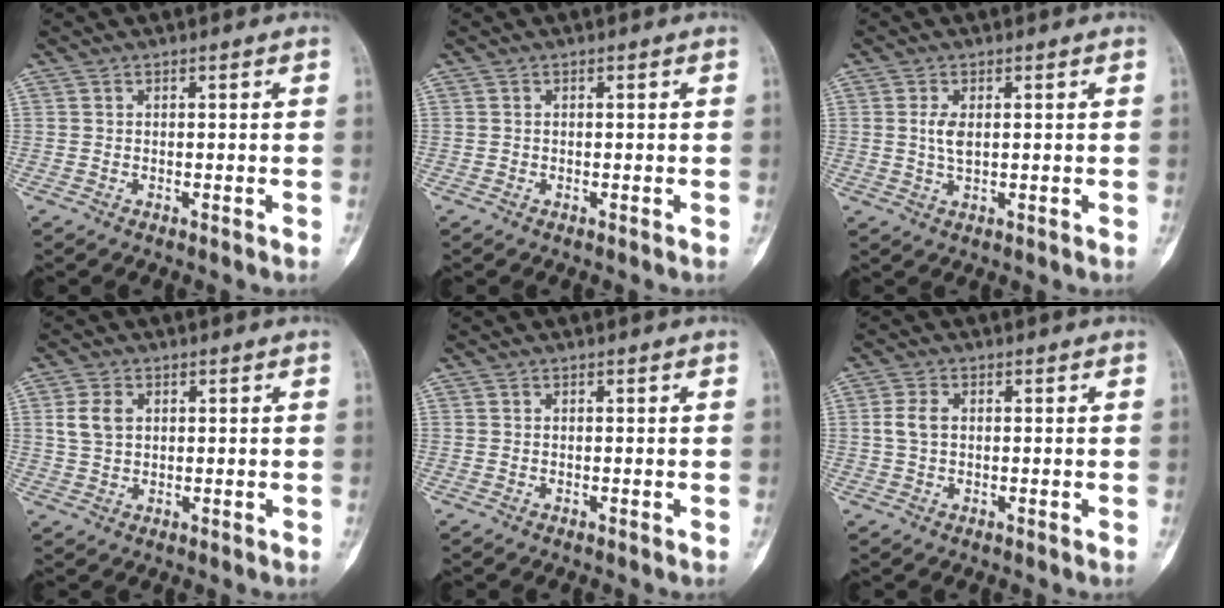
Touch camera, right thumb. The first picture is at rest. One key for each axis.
{"total": 0.0}
{"total": 3.0, "fx": 0.5, "fy": 1.4, "fz": 2.7, "tx": -0.059, "ty": -0.003, "tz": 0.011}
{"total": 4.6, "fx": 1.2, "fy": 3.2, "fz": 3.0, "tx": -0.056, "ty": 0.002, "tz": 0.026}
{"total": 0.0}
{"total": 3.4, "fx": 0.3, "fy": 2.2, "fz": 2.6, "tx": -0.057, "ty": 0.007, "tz": 0.005}